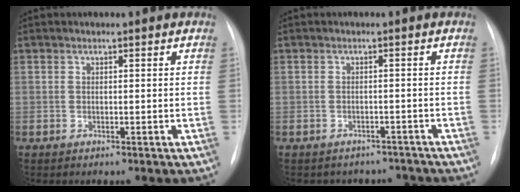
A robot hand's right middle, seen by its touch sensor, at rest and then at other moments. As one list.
[{"total": 5.9, "force": [-5.3, 2.6, -0.2], "torque": [0.010, 0.020, -0.055]}]